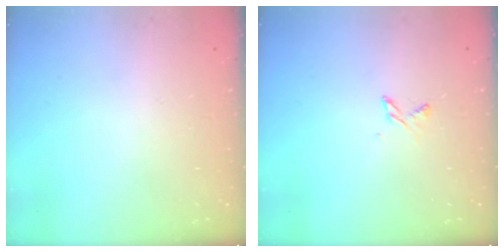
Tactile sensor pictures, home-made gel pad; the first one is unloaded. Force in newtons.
{"total": 2.7, "press": 2.7, "slide": 0.4}